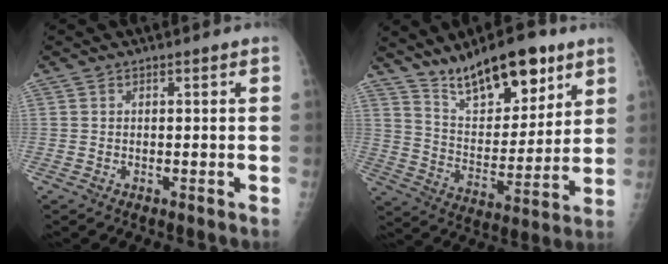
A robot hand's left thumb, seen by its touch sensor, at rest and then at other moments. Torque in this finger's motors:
{"motor_torque": [0.46, 0.34, 0.23, -0.24, 0.12]}